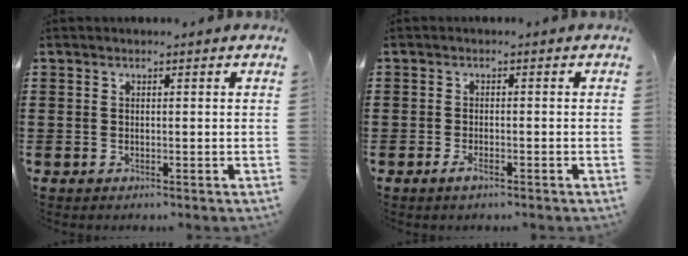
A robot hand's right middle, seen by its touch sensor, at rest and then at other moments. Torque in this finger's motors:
{"motor_torque": [-0.03, 0.18, -0.01, -0.06]}